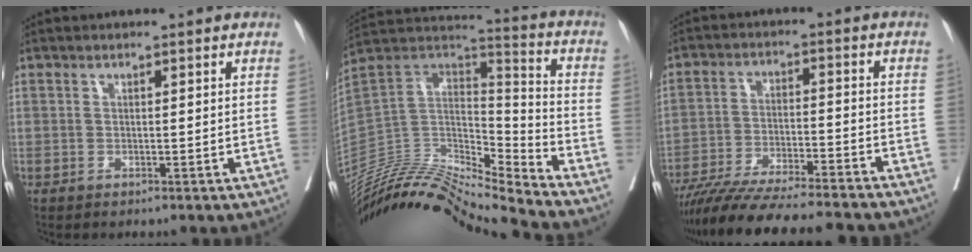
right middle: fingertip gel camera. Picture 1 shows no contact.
{"total": 21.5, "force": [-20.2, 1.0, 7.3], "torque": [-0.138, 0.030, -0.356]}
{"total": 20.4, "force": [-18.1, 1.5, 9.2], "torque": [-0.146, -0.030, -0.274]}